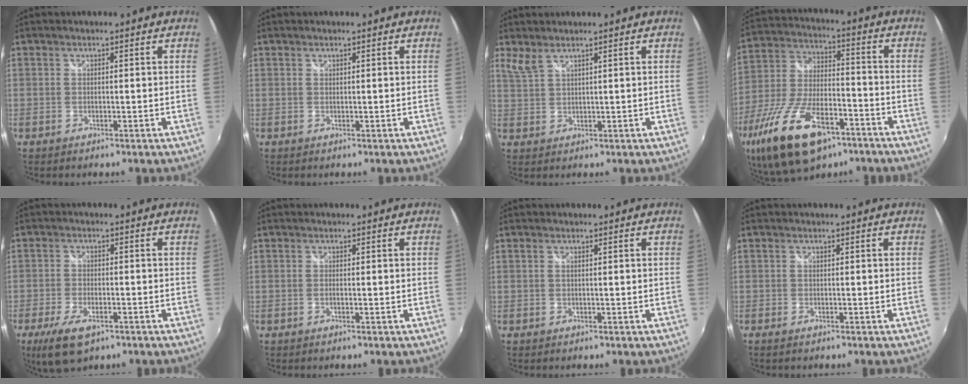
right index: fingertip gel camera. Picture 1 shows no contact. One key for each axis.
{"total": 0.0}
{"total": 2.5, "fx": 2.0, "fy": 0.3, "fz": 1.4, "tx": -0.032, "ty": 0.000, "tz": 0.042}
{"total": 22.1, "fx": -13.0, "fy": 9.9, "fz": 14.8, "tx": -0.307, "ty": -0.034, "tz": -0.222}
{"total": 8.8, "fx": -5.2, "fy": 3.8, "fz": 6.0, "tx": -0.144, "ty": -0.025, "tz": -0.091}
{"total": 0.7, "fx": -0.2, "fy": 0.0, "fz": 0.7, "tx": -0.016, "ty": 0.001, "tz": -0.005}
{"total": 0.0}
{"total": 0.9, "fx": -0.7, "fy": 0.4, "fz": 0.2, "tx": -0.006, "ty": -0.006, "tz": -0.013}